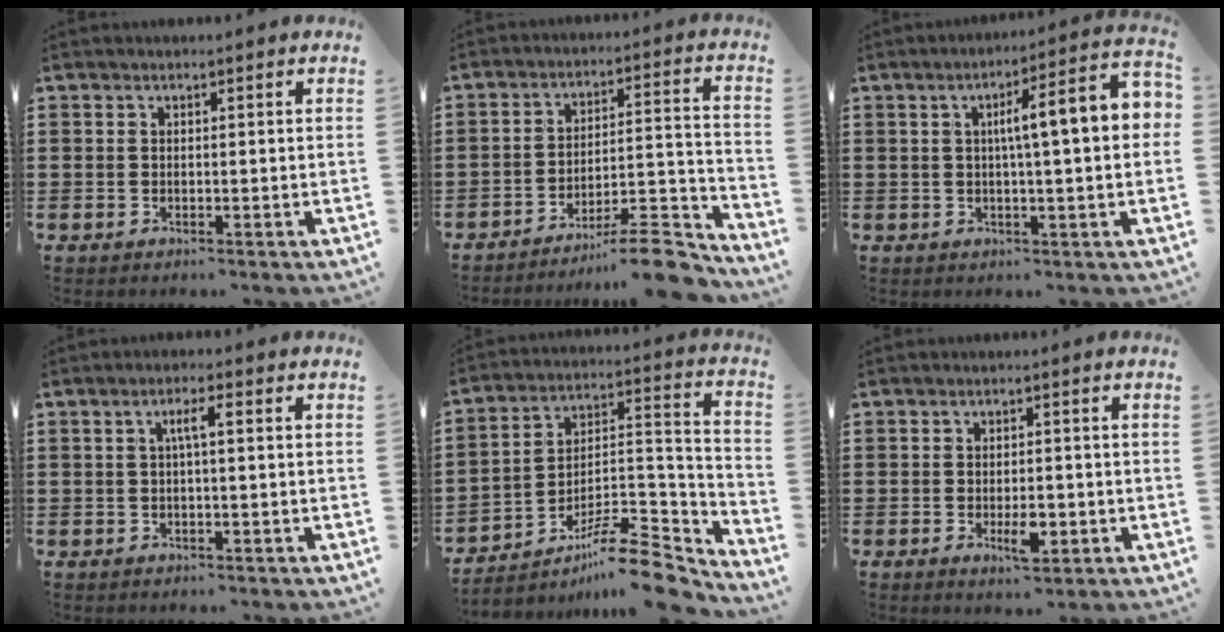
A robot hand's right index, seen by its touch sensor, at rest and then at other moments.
{"total": 10.2, "force": [-8.9, 1.2, 4.8], "torque": [-0.060, 0.023, -0.168]}
{"total": 7.5, "force": [0.7, 0.6, 7.5], "torque": [-0.125, -0.007, -0.002]}
{"total": 2.7, "force": [0.2, 0.3, 2.7], "torque": [-0.052, 0.004, 0.000]}
{"total": 11.0, "force": [-8.7, 2.7, 6.1], "torque": [-0.098, 0.024, -0.166]}
{"total": 4.0, "force": [-1.2, 1.5, 3.5], "torque": [-0.064, 0.001, -0.021]}